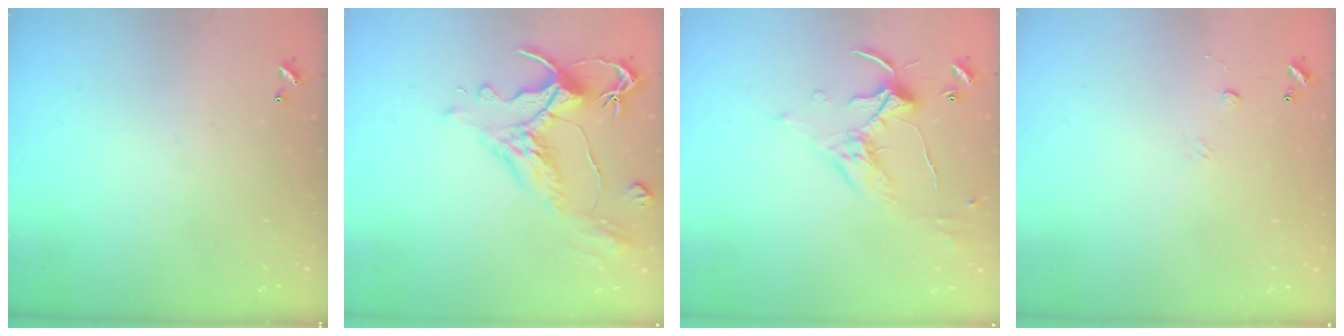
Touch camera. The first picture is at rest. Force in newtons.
{"total": 1.6, "press": 0.4, "slide": 1.6}
{"total": 1.2, "press": 0.8, "slide": 0.8}
{"total": 6.6, "press": 6.6, "slide": 0.6}